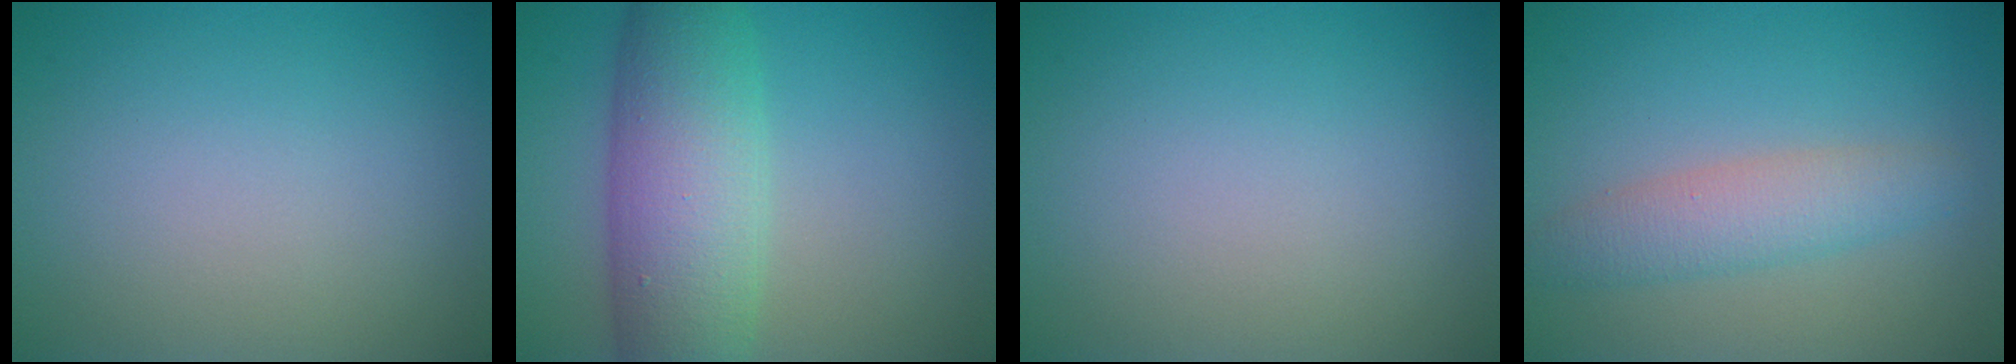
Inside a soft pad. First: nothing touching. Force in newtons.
{"total": 8.4, "press": 8.4, "slide": 0.2}
{"total": 0.0}
{"total": 3.5, "press": 3.5, "slide": 0.0}